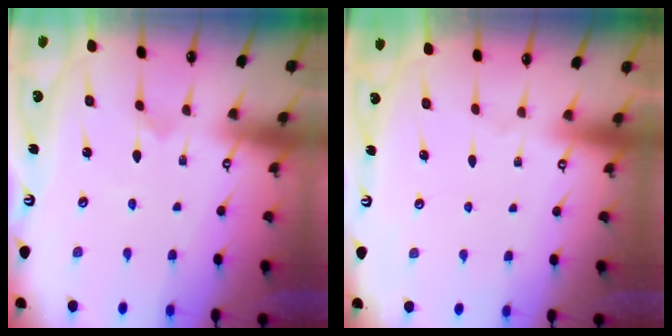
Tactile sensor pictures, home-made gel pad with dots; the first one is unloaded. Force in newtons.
{"total": 0.0}